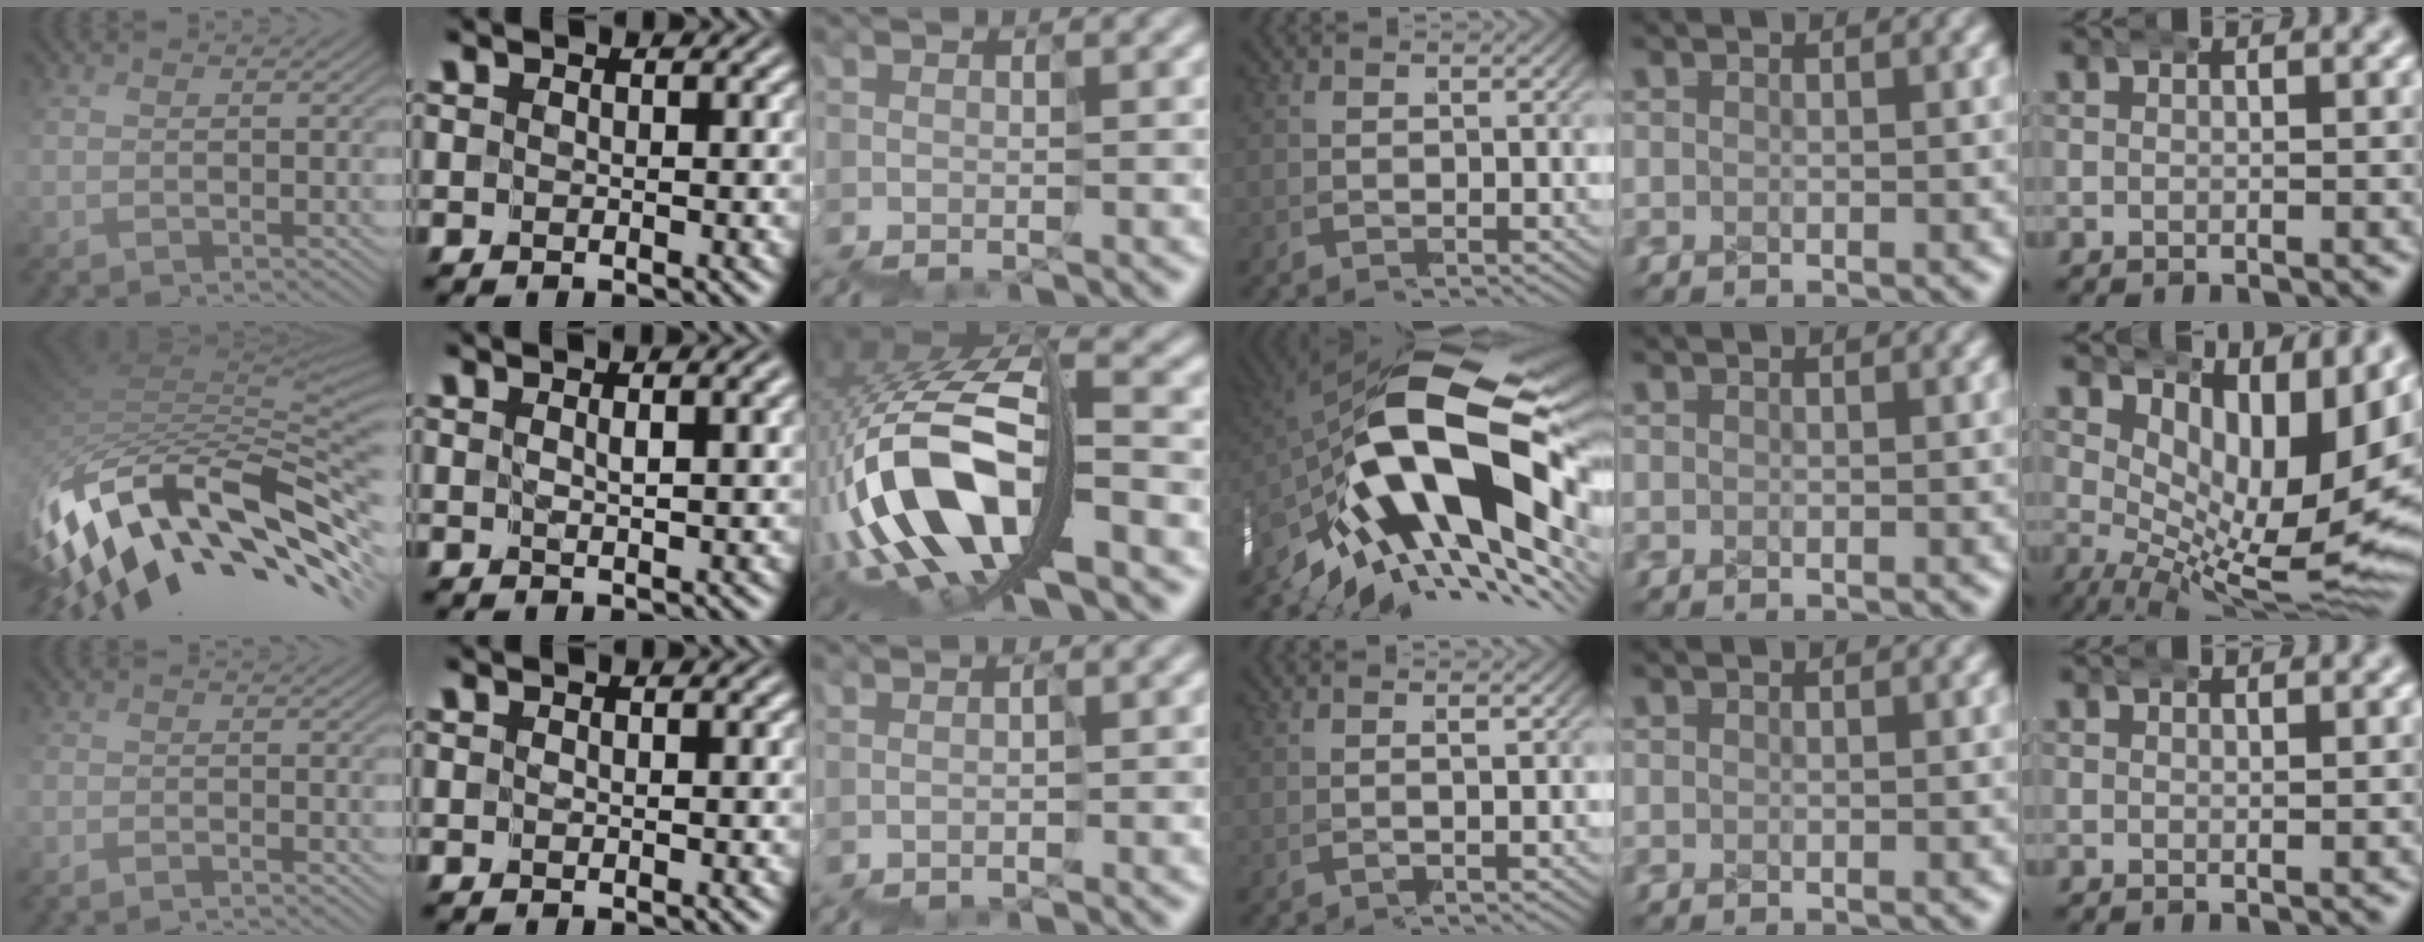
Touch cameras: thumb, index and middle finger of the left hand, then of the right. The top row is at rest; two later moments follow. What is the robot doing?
{"motion": "wrap", "object": "duck tape"}